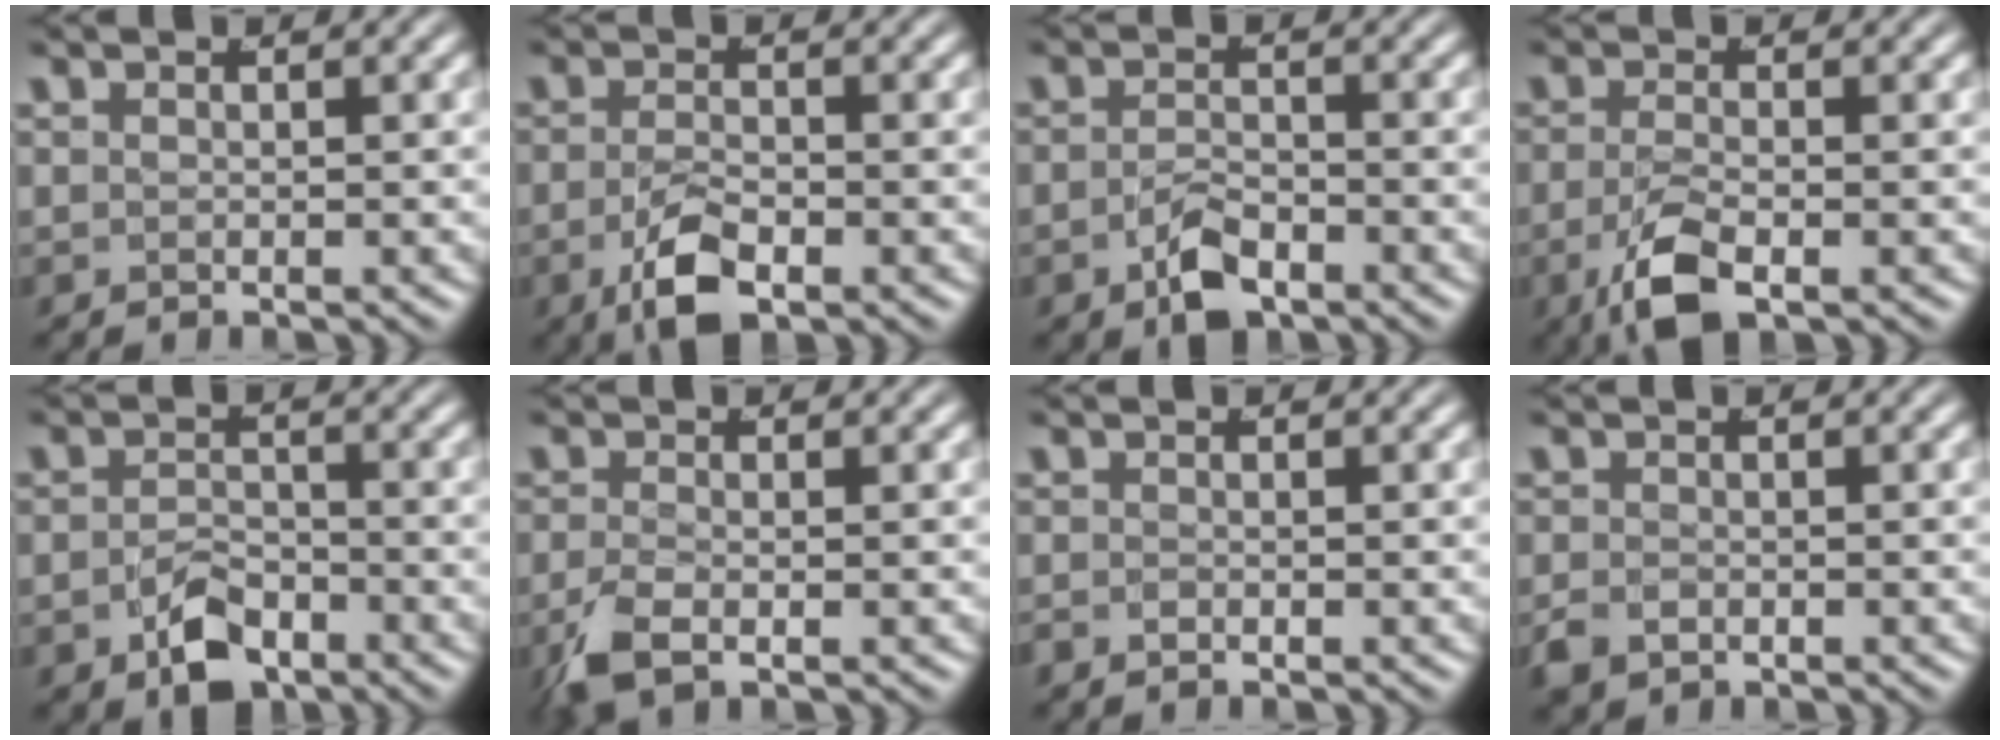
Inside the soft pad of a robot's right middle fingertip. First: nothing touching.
{"total": 4.4, "force": [-2.4, 1.6, 3.3], "torque": [-0.060, -0.014, -0.034]}
{"total": 3.8, "force": [-2.6, 1.7, 2.3], "torque": [-0.040, -0.012, -0.041]}
{"total": 4.4, "force": [-2.4, 1.3, 3.4], "torque": [-0.076, -0.020, -0.028]}
{"total": 4.4, "force": [-2.8, 2.5, 2.3], "torque": [-0.034, -0.017, -0.042]}
{"total": 3.0, "force": [-1.7, 1.0, 2.3], "torque": [-0.059, -0.015, -0.021]}
{"total": 0.8, "force": [-0.7, 0.3, 0.3], "torque": [-0.012, -0.008, -0.009]}
{"total": 2.1, "force": [-1.3, 1.3, 1.0], "torque": [-0.028, -0.016, -0.015]}